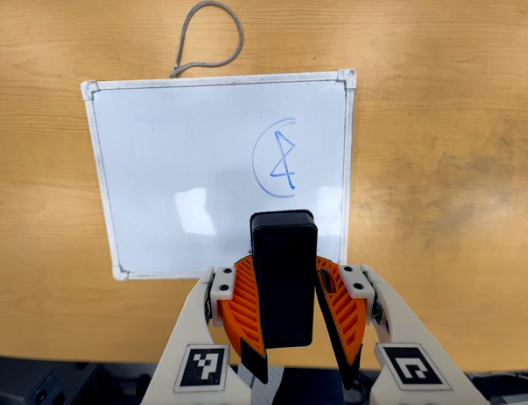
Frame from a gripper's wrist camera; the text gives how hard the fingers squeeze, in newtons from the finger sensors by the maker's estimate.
{"total": 7.5, "left": 8.2, "right": 6.8}